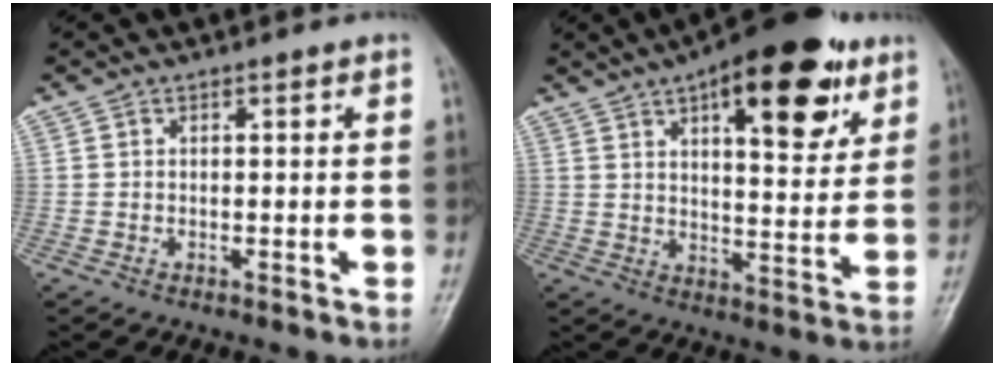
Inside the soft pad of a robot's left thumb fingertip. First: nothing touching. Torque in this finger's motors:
{"motor_torque": [0.84, 0.79, 1.50, -1.27, 0.21]}